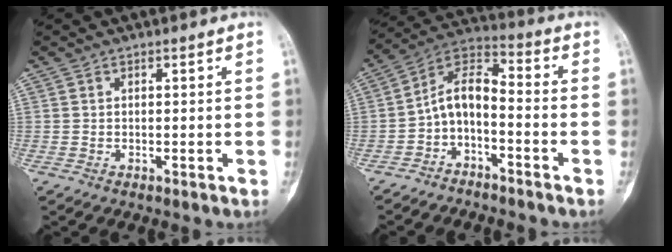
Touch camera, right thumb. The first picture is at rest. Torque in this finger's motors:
{"motor_torque": [0.09, 0.09, 0.50, -0.43, 0.03]}